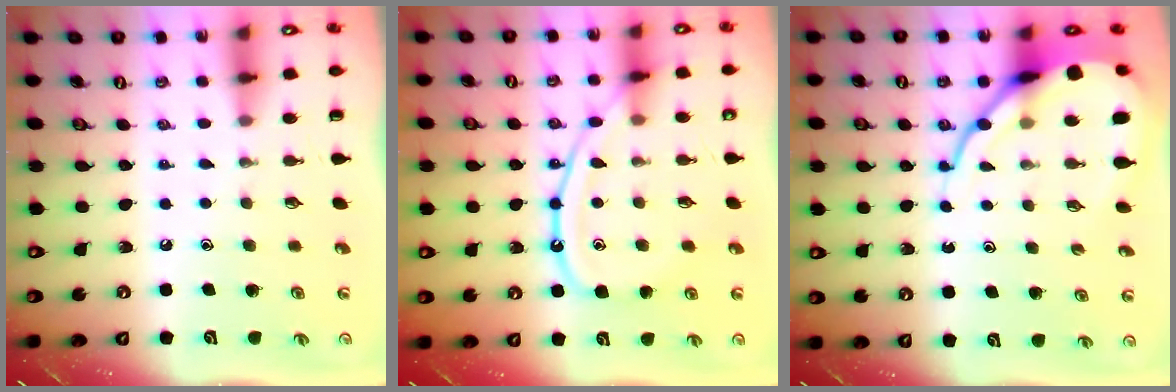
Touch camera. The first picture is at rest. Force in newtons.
{"total": 14.3, "press": 14.2, "slide": 1.4}
{"total": 12.8, "press": 12.7, "slide": 1.2}